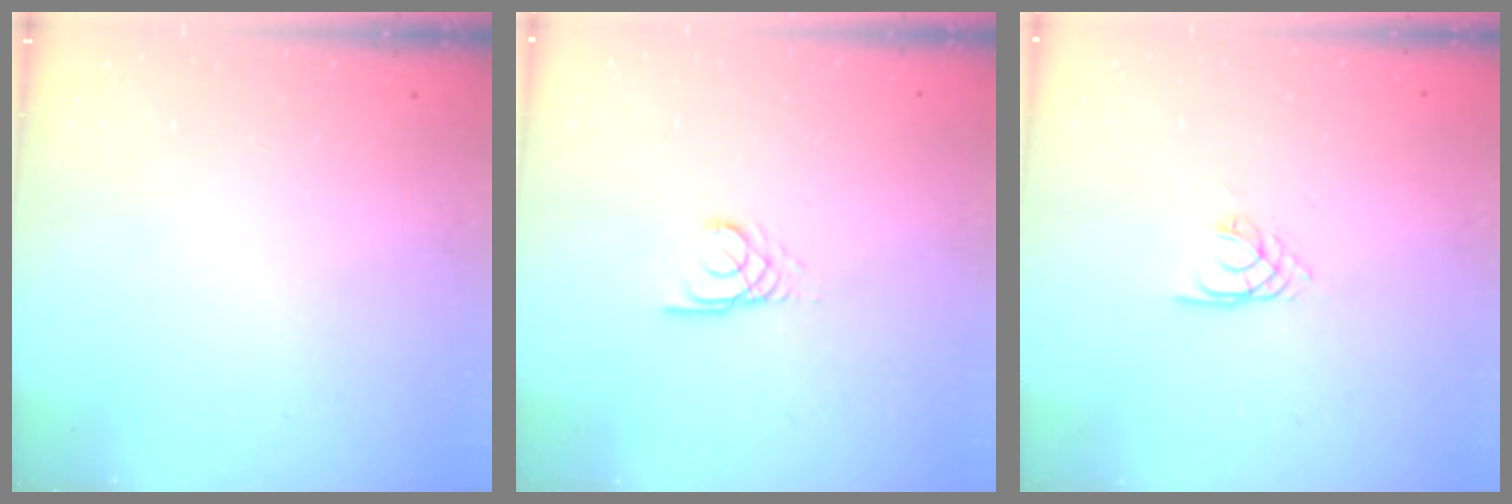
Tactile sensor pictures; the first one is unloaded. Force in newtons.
{"total": 2.5, "press": 2.5, "slide": 0.2}
{"total": 1.7, "press": 1.7, "slide": 0.4}